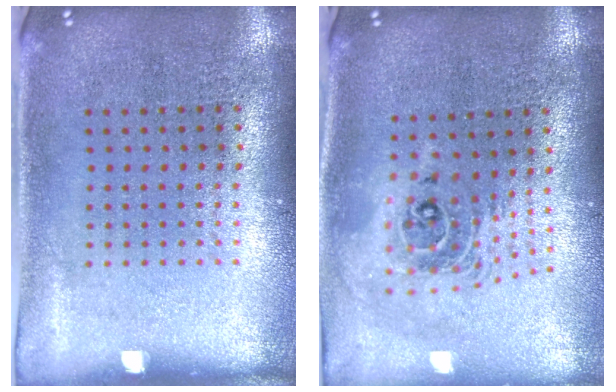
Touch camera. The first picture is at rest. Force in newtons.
{"total": 2.1, "press": 1.6, "slide": 1.4}